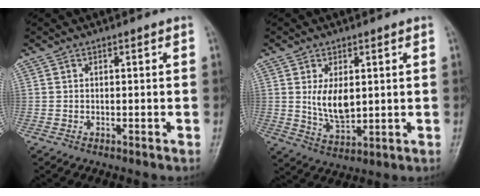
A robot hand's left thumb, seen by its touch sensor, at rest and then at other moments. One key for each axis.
{"total": 7.0, "fx": 1.3, "fy": 4.0, "fz": 5.7, "tx": -0.088, "ty": -0.018, "tz": 0.035}